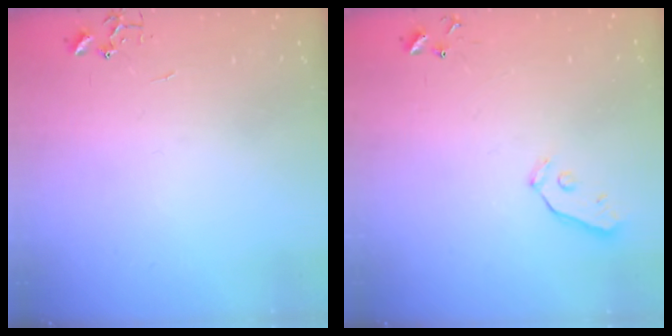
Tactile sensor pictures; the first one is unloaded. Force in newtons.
{"total": 3.7, "press": 3.6, "slide": 0.8}